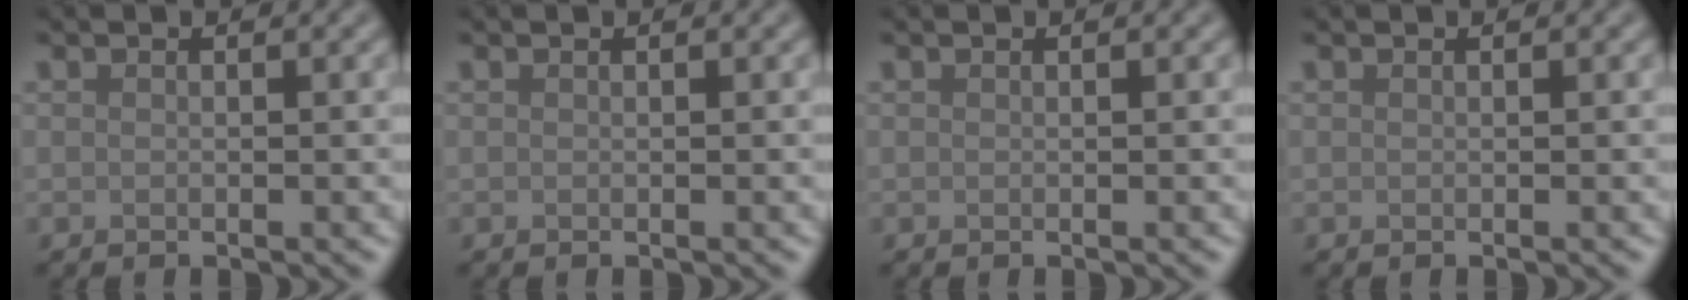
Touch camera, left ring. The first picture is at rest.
{"total": 0.0}
{"total": 0.0}
{"total": 0.0}